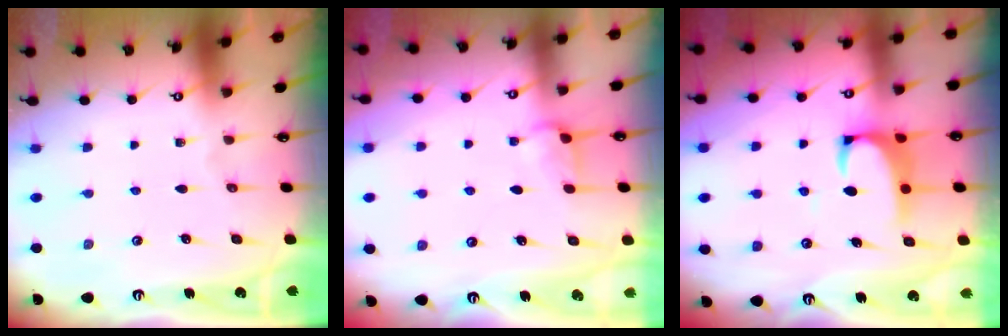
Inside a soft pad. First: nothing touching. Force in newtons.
{"total": 2.5, "press": 2.5, "slide": 0.6}
{"total": 2.3, "press": 2.0, "slide": 1.0}